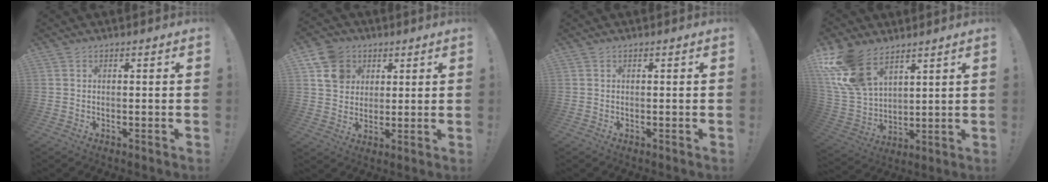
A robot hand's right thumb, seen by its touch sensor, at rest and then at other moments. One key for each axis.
{"total": 11.2, "fx": 4.9, "fy": 9.3, "fz": 4.0, "tx": -0.061, "ty": -0.020, "tz": 0.101}
{"total": 0.0}
{"total": 16.9, "fx": 10.4, "fy": 9.7, "fz": 9.1, "tx": -0.195, "ty": -0.053, "tz": 0.202}